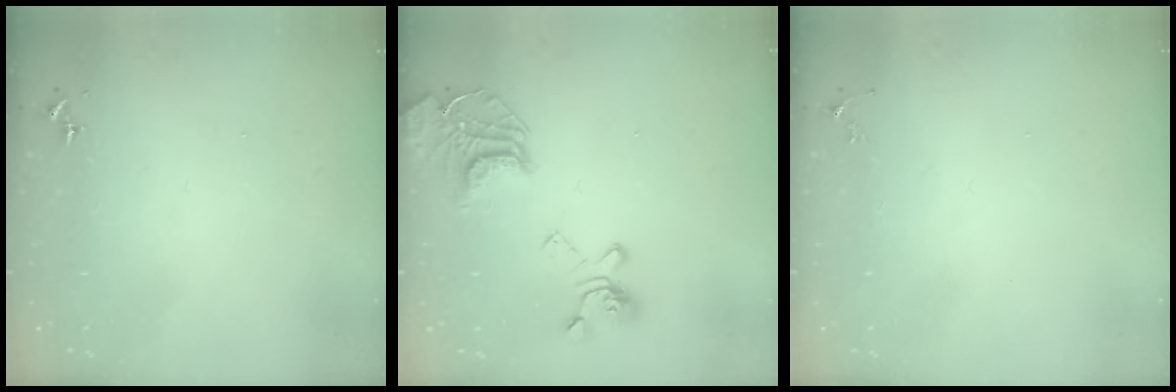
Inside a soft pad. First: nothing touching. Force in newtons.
{"total": 19.9, "press": 19.8, "slide": 2.0}
{"total": 3.5, "press": 3.5, "slide": 0.5}